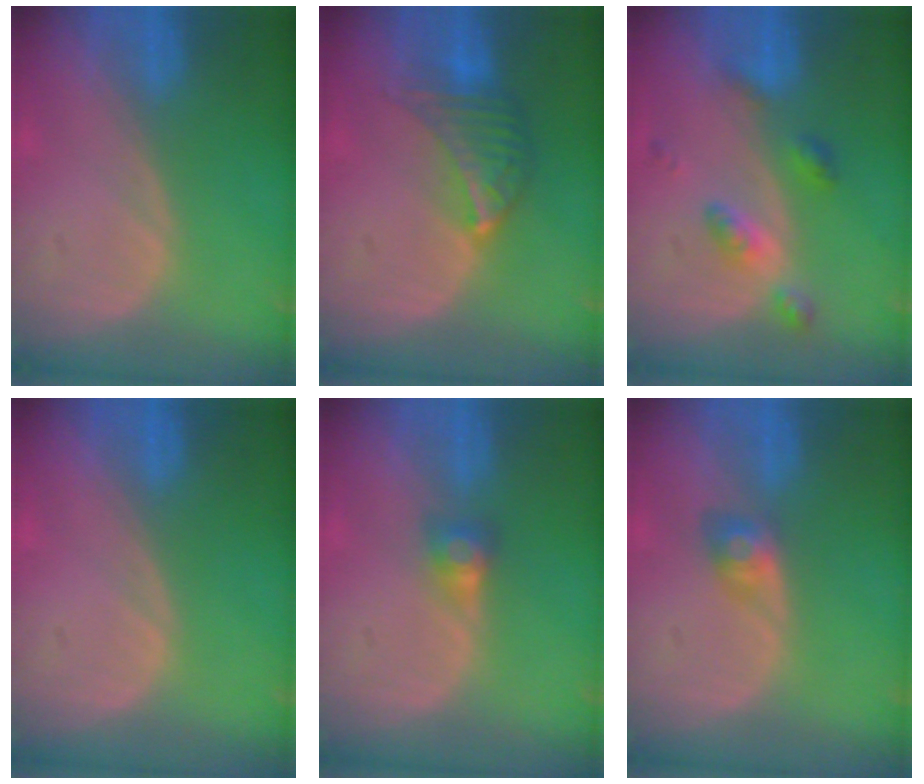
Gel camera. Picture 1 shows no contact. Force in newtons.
{"total": 6.8, "press": 6.2, "slide": 2.8}
{"total": 4.8, "press": 4.8, "slide": 0.1}
{"total": 0.0}
{"total": 2.7, "press": 2.5, "slide": 1.0}
{"total": 2.8, "press": 2.6, "slide": 1.0}